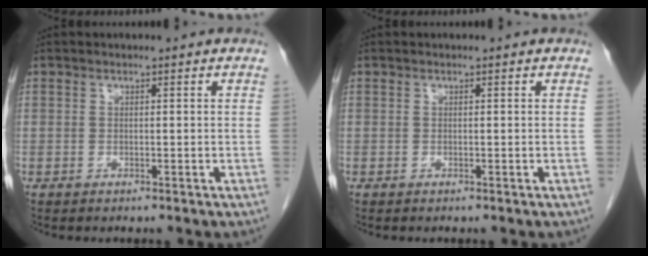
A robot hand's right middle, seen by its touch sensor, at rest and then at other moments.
{"total": 0.0}